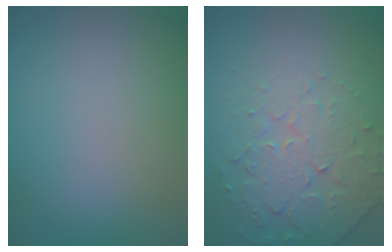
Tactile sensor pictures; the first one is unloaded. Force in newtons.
{"total": 4.6, "press": 3.8, "slide": 2.5}